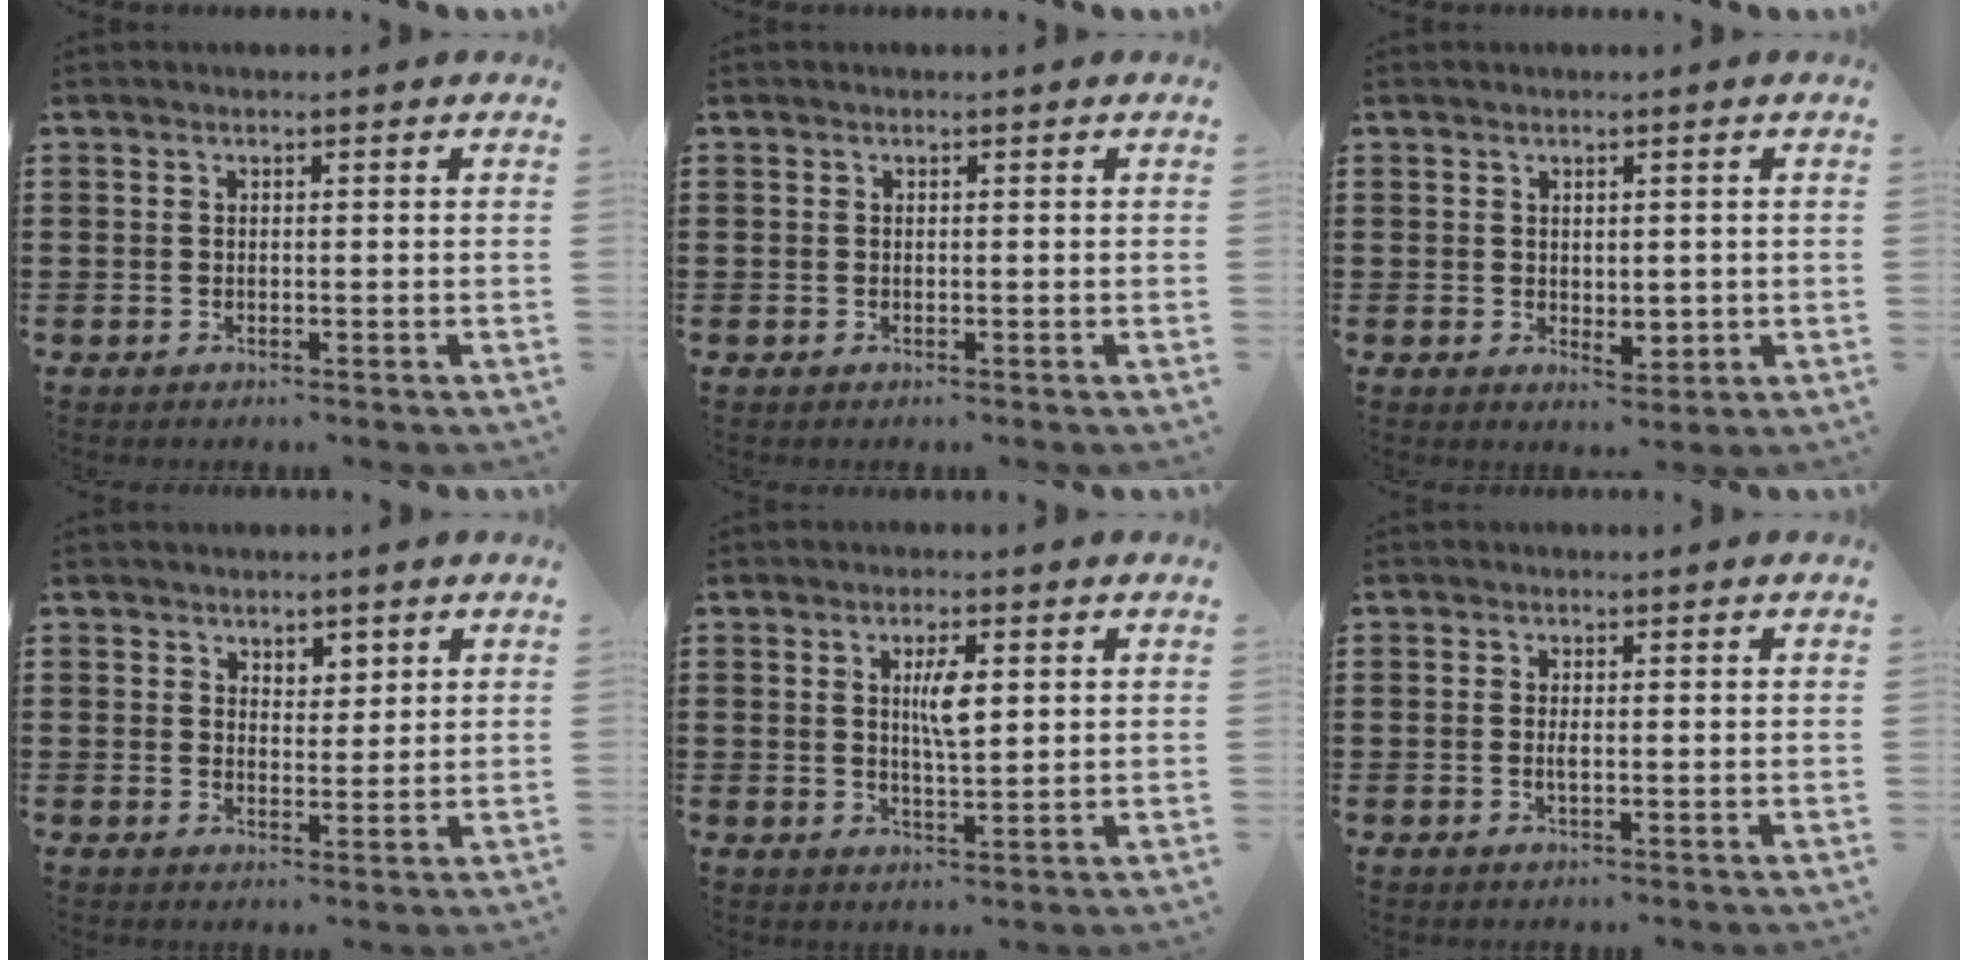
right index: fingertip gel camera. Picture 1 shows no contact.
{"total": 0.0}
{"total": 2.2, "force": [0.5, 1.6, 1.4], "torque": [-0.021, -0.001, 0.009]}
{"total": 2.6, "force": [2.1, 1.4, 0.3], "torque": [-0.013, 0.009, 0.041]}
{"total": 4.3, "force": [1.1, 1.1, 4.0], "torque": [-0.073, 0.005, 0.014]}
{"total": 0.9, "force": [-0.3, 0.0, 0.9], "torque": [-0.018, -0.006, -0.004]}